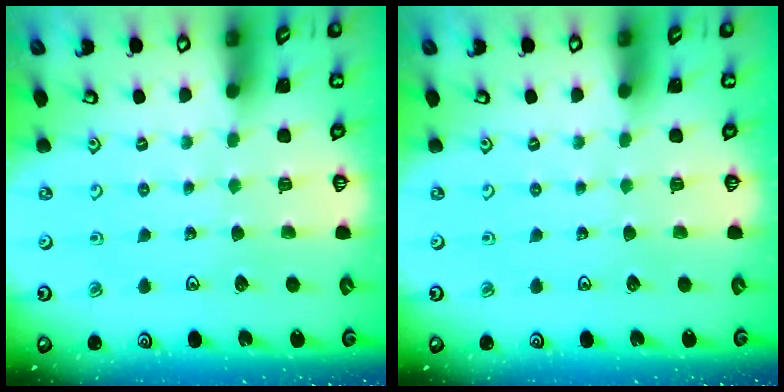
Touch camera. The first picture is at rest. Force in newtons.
{"total": 0.0}